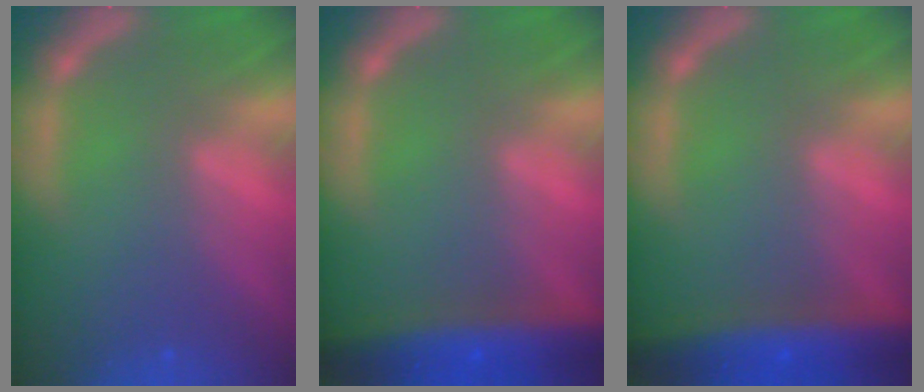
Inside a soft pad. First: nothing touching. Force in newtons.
{"total": 9.0}
{"total": 9.0}